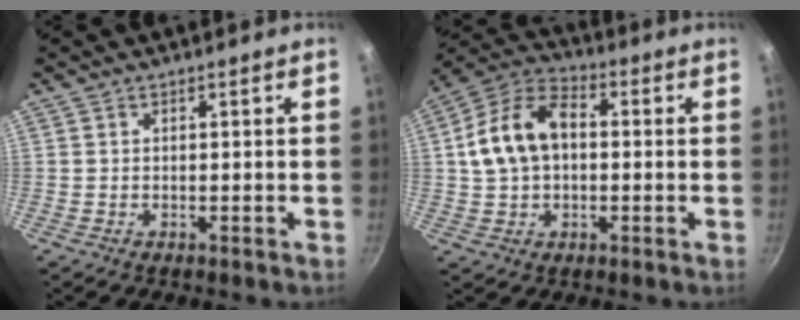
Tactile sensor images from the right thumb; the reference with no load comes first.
{"total": 13.6, "force": [1.2, 9.1, 10.0], "torque": [-0.167, 0.032, 0.006]}